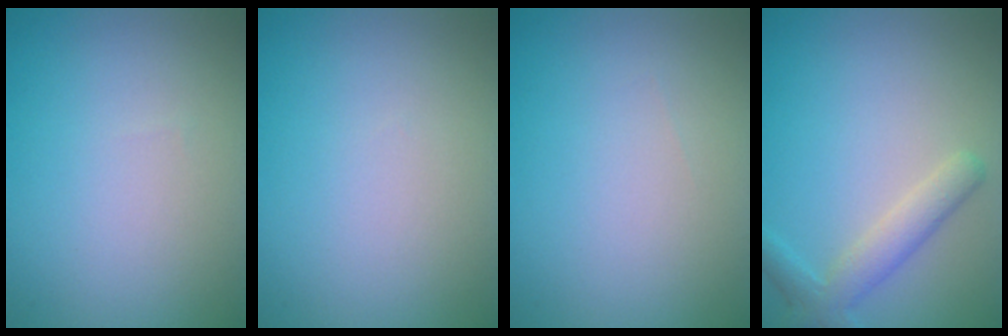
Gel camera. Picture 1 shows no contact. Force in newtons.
{"total": 0.0}
{"total": 0.0}
{"total": 2.1, "press": 2.1, "slide": 0.3}